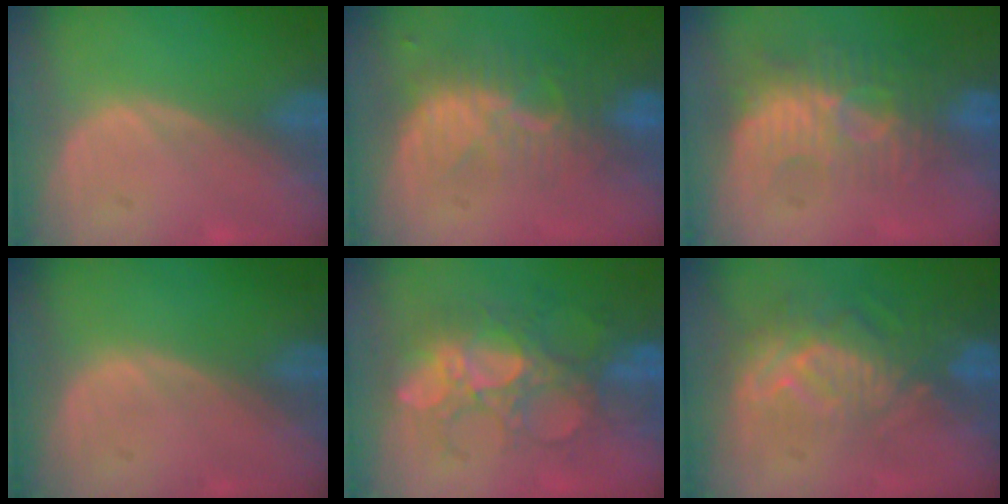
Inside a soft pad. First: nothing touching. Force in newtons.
{"total": 8.3, "press": 7.3, "slide": 3.8}
{"total": 9.4, "press": 8.4, "slide": 4.1}
{"total": 0.0}
{"total": 8.9, "press": 8.7, "slide": 1.6}
{"total": 9.5, "press": 8.3, "slide": 4.6}